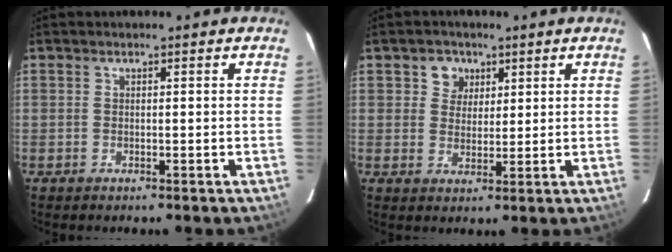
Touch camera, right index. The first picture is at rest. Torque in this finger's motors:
{"motor_torque": [0.00, 0.02, 0.02, 0.02]}